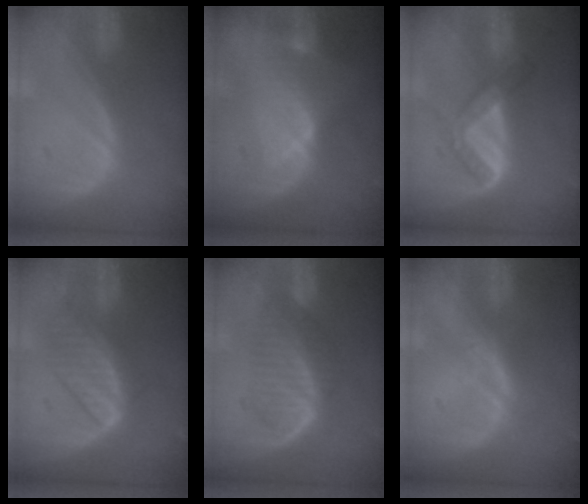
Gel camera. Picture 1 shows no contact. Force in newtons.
{"total": 8.0, "press": 6.9, "slide": 4.0}
{"total": 5.4, "press": 5.1, "slide": 1.6}
{"total": 6.7, "press": 6.4, "slide": 1.9}
{"total": 6.0, "press": 5.7, "slide": 1.9}
{"total": 1.7, "press": 1.7, "slide": 0.1}